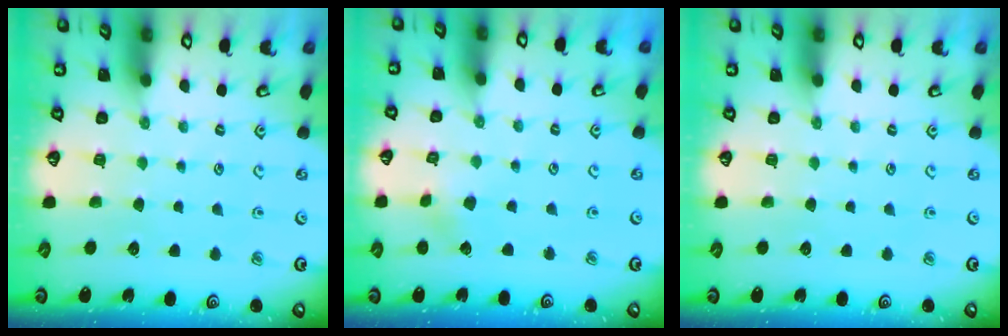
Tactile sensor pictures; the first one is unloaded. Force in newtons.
{"total": 2.2, "press": 2.2, "slide": 0.1}
{"total": 0.0}